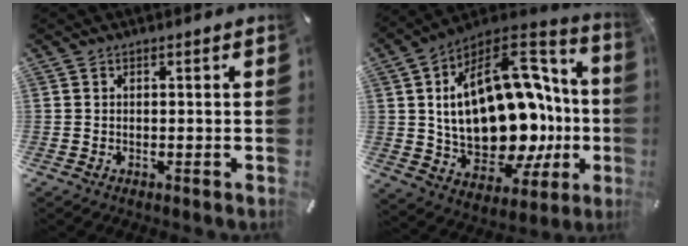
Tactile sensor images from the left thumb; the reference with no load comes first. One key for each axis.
{"total": 29.1, "fx": 0.7, "fy": 18.7, "fz": 22.4, "tx": -0.382, "ty": -0.029, "tz": 0.044}